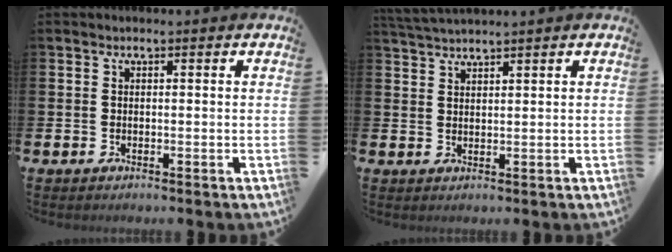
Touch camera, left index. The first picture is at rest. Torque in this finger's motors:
{"motor_torque": [-0.16, -0.17, 0.34, 0.08]}